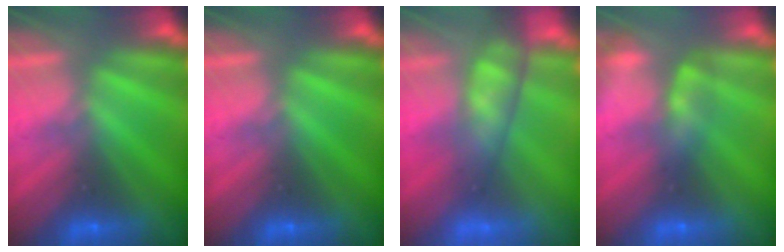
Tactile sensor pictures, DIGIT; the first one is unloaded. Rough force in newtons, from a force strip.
{"total": 0.0}
{"total": 4.3}
{"total": 2.4}